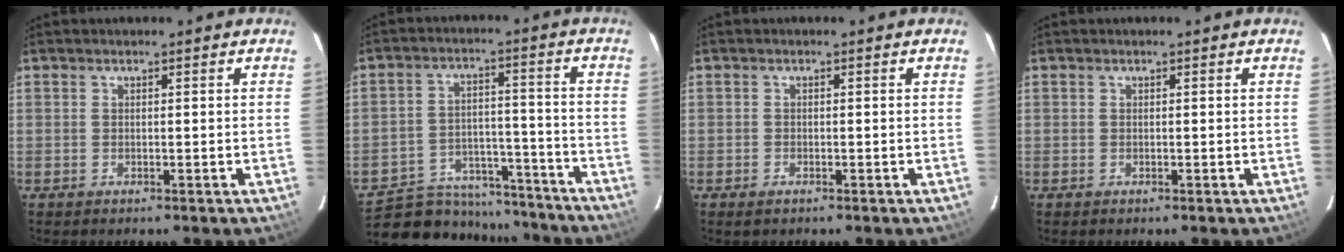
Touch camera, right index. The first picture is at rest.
{"total": 19.6, "force": [-16.5, 8.9, 5.9], "torque": [-0.137, 0.028, -0.220]}
{"total": 1.0, "force": [-0.8, 0.6, 0.3], "torque": [-0.005, -0.005, -0.016]}
{"total": 0.0}